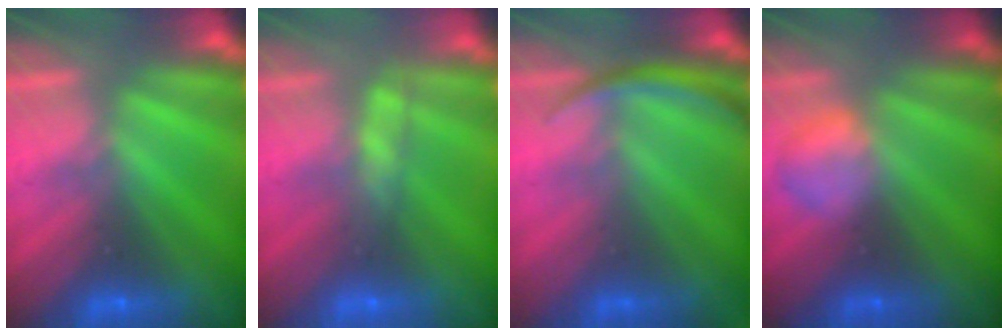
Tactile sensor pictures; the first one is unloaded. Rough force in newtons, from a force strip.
{"total": 2.6}
{"total": 2.9}
{"total": 2.2}